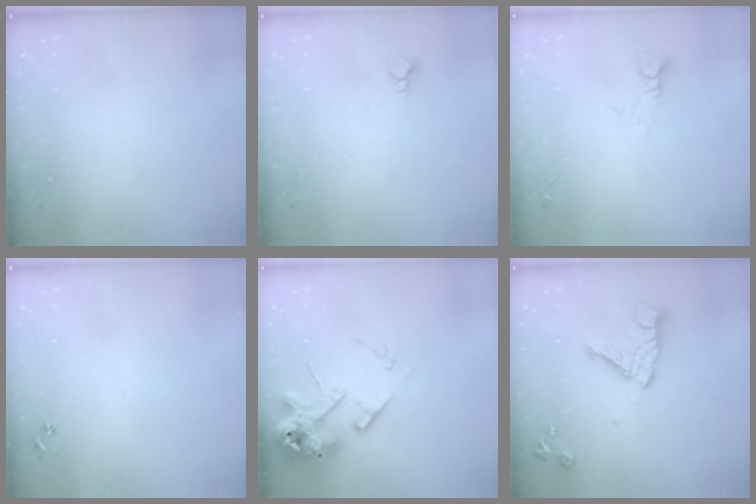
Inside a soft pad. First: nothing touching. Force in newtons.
{"total": 3.3, "press": 3.3, "slide": 0.2}
{"total": 4.4, "press": 4.4, "slide": 0.3}
{"total": 3.0, "press": 2.9, "slide": 0.4}
{"total": 16.3, "press": 16.0, "slide": 2.6}
{"total": 14.4, "press": 14.3, "slide": 1.3}